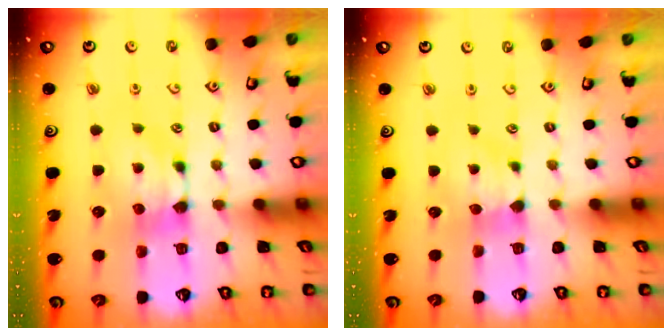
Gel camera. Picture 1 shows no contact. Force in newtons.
{"total": 0.9, "press": 0.8, "slide": 0.5}